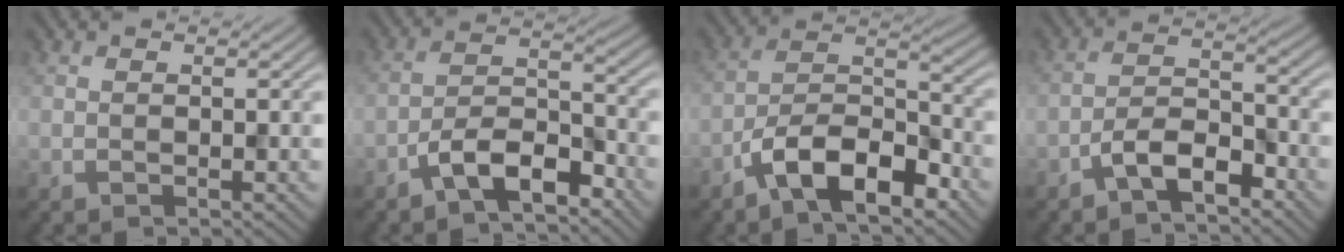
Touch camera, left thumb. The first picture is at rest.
{"total": 7.0, "force": [-4.7, 2.5, 4.5], "torque": [-0.081, 0.010, -0.098]}
{"total": 10.1, "force": [-6.5, 3.7, 6.8], "torque": [-0.111, 0.005, -0.138]}
{"total": 5.4, "force": [-3.6, 2.0, 3.5], "torque": [-0.064, 0.009, -0.079]}